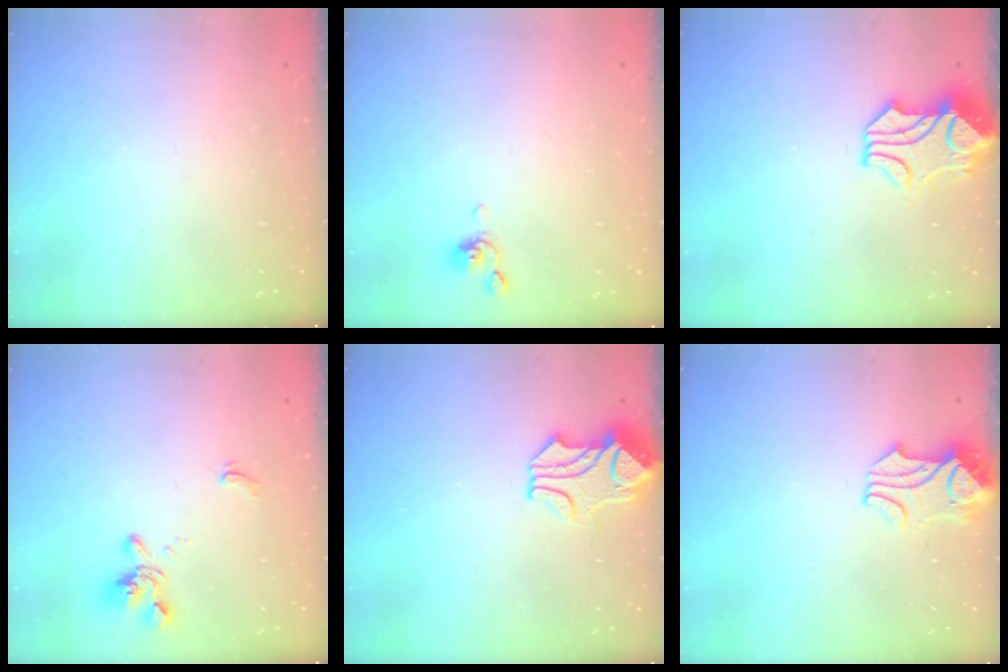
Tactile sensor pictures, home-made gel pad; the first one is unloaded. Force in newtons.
{"total": 1.3, "press": 1.2, "slide": 0.4}
{"total": 2.0, "press": 1.8, "slide": 1.0}
{"total": 4.8, "press": 4.7, "slide": 1.0}
{"total": 1.6, "press": 0.9, "slide": 1.3}
{"total": 2.2, "press": 2.2, "slide": 0.6}